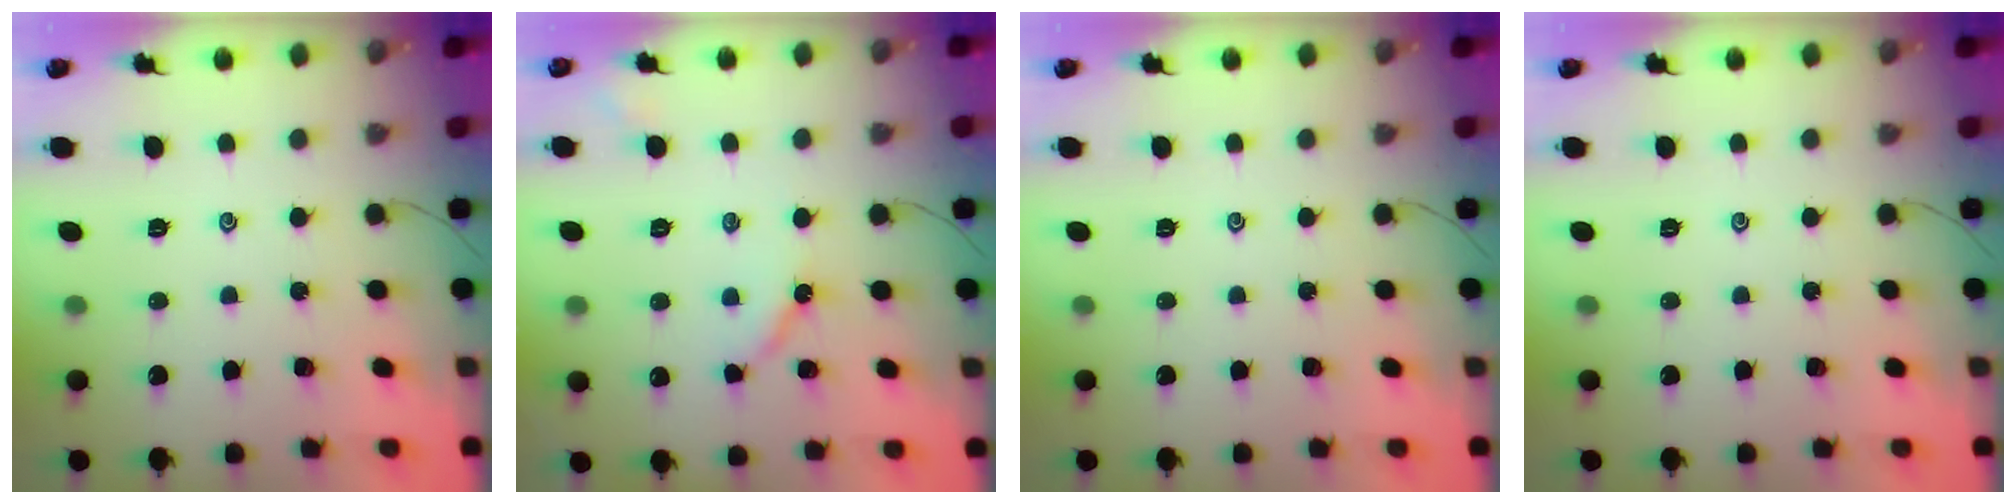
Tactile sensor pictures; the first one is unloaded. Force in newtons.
{"total": 4.3, "press": 4.2, "slide": 0.6}
{"total": 0.0}
{"total": 0.0}